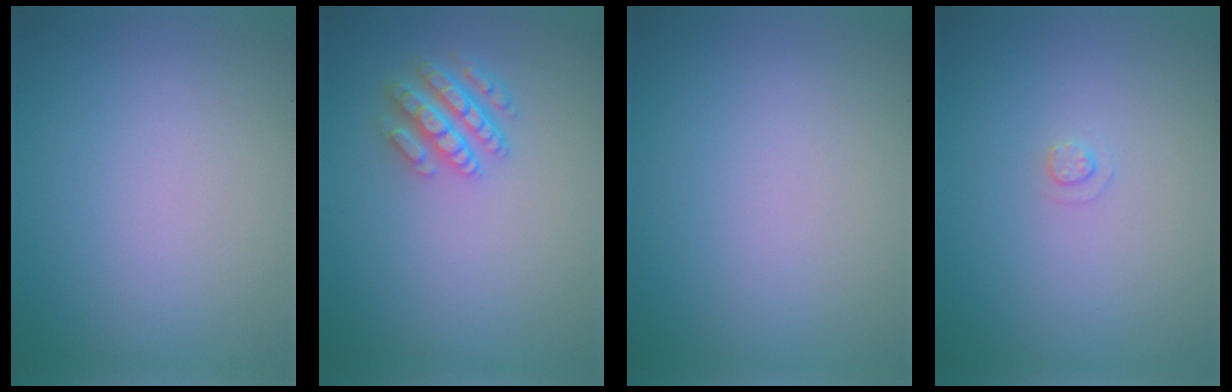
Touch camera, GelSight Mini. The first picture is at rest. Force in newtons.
{"total": 3.8, "press": 3.4, "slide": 1.6}
{"total": 0.0}
{"total": 0.9, "press": 0.9, "slide": 0.2}